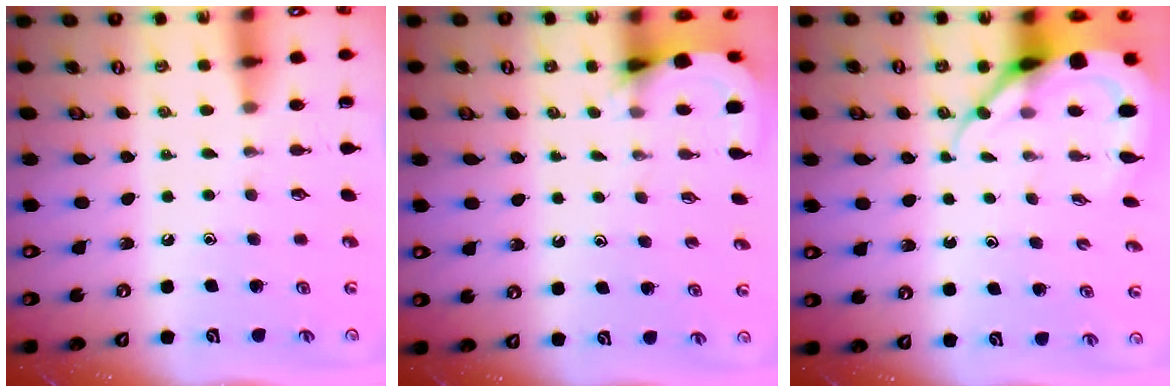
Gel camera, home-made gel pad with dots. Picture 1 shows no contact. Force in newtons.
{"total": 3.5, "press": 3.4, "slide": 0.4}
{"total": 8.6, "press": 8.5, "slide": 1.0}